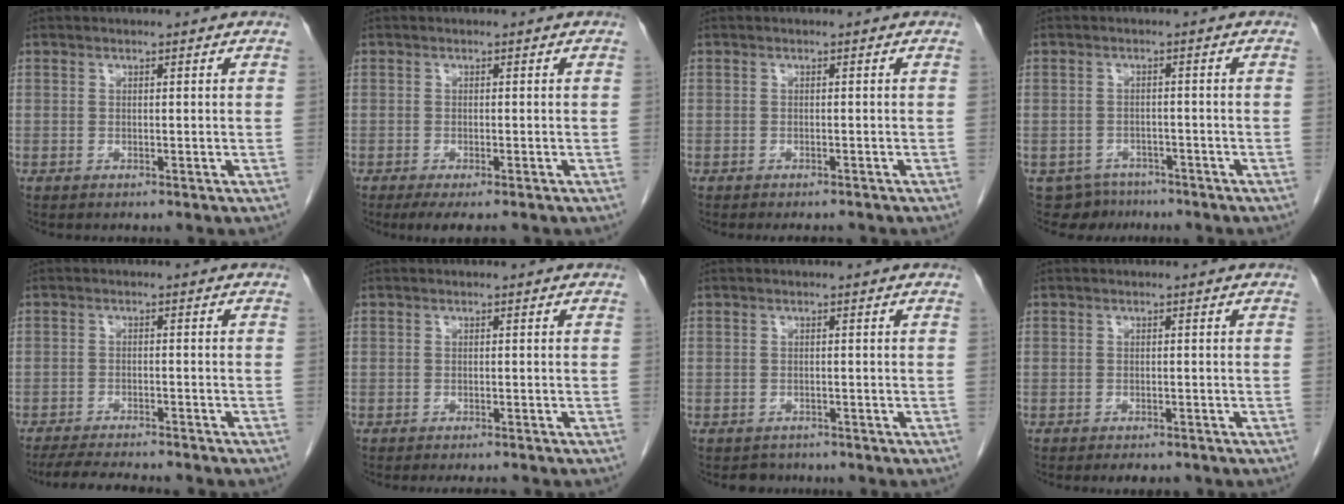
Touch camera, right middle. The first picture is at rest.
{"total": 5.1, "force": [-4.0, 1.0, 3.0], "torque": [-0.039, -0.012, -0.058]}
{"total": 2.7, "force": [-2.5, 0.6, 0.9], "torque": [-0.012, -0.007, -0.030]}
{"total": 4.9, "force": [-4.1, 2.8, -0.4], "torque": [0.011, 0.008, -0.058]}
{"total": 10.8, "force": [-9.6, 1.4, 4.8], "torque": [-0.071, -0.015, -0.135]}
{"total": 3.0, "force": [-2.8, 0.5, 1.0], "torque": [-0.012, -0.007, -0.035]}
{"total": 1.9, "force": [-1.6, 0.9, -0.3], "torque": [-0.005, -0.002, -0.025]}
{"total": 2.8, "force": [-2.4, 0.7, 1.3], "torque": [-0.018, -0.006, -0.030]}